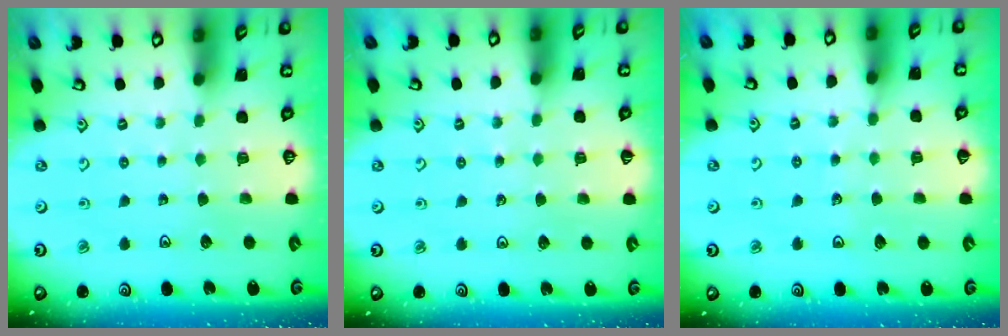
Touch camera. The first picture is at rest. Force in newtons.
{"total": 2.1, "press": 2.1, "slide": 0.4}
{"total": 4.4, "press": 4.3, "slide": 0.4}